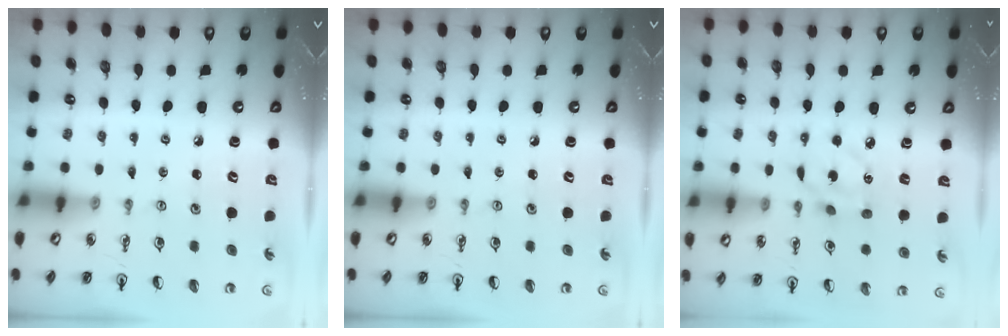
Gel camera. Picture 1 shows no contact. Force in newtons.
{"total": 0.0}
{"total": 6.9, "press": 6.9, "slide": 0.1}